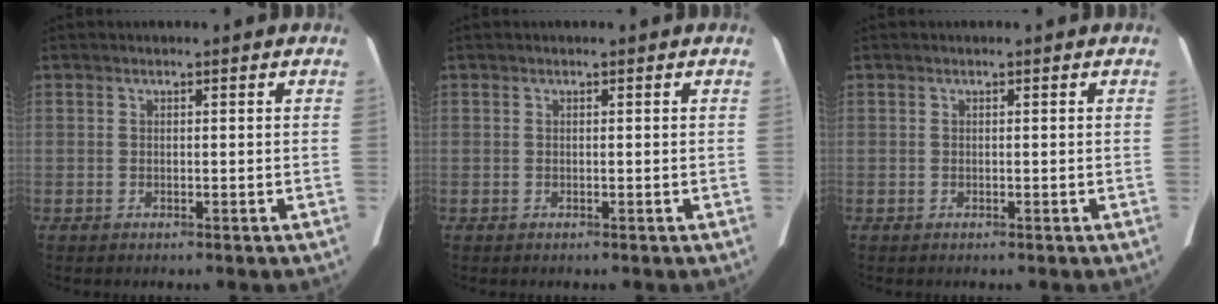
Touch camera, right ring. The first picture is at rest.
{"total": 0.0}
{"total": 0.0}